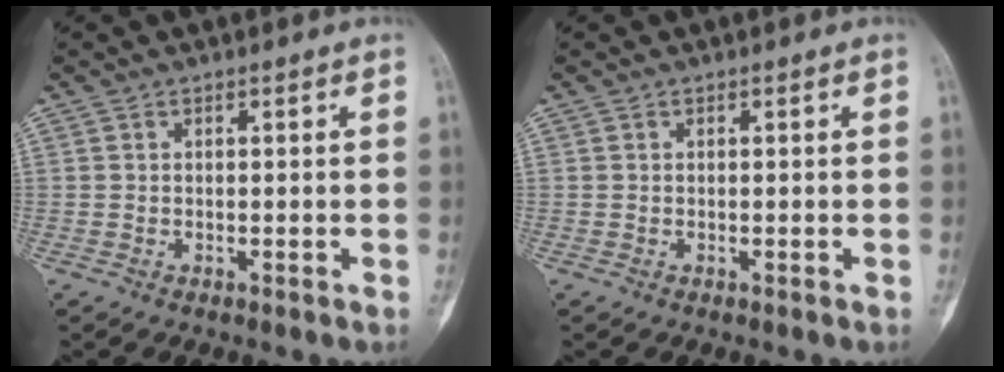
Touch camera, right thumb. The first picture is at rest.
{"total": 0.0}